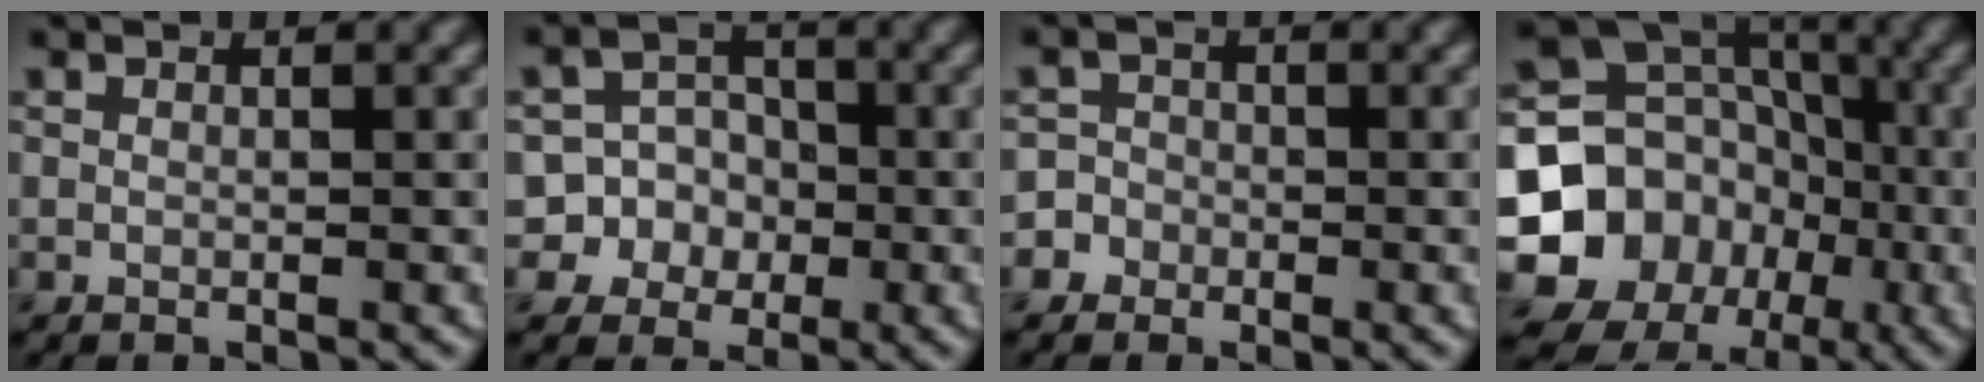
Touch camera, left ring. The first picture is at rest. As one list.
[{"total": 7.6, "force": [-2.1, 7.3, 1.0], "torque": [-0.012, 0.013, -0.056]}, {"total": 3.3, "force": [-1.8, 2.8, 0.2], "torque": [0.027, 0.003, -0.040]}, {"total": 15.3, "force": [-4.5, 13.8, 4.9], "torque": [-0.099, -0.020, -0.093]}]